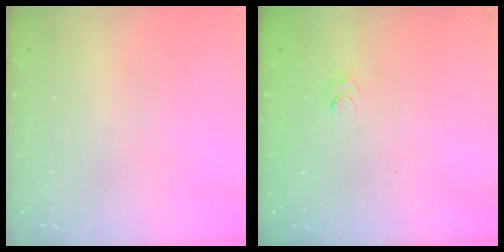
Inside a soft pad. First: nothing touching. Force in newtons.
{"total": 2.4, "press": 2.0, "slide": 1.3}